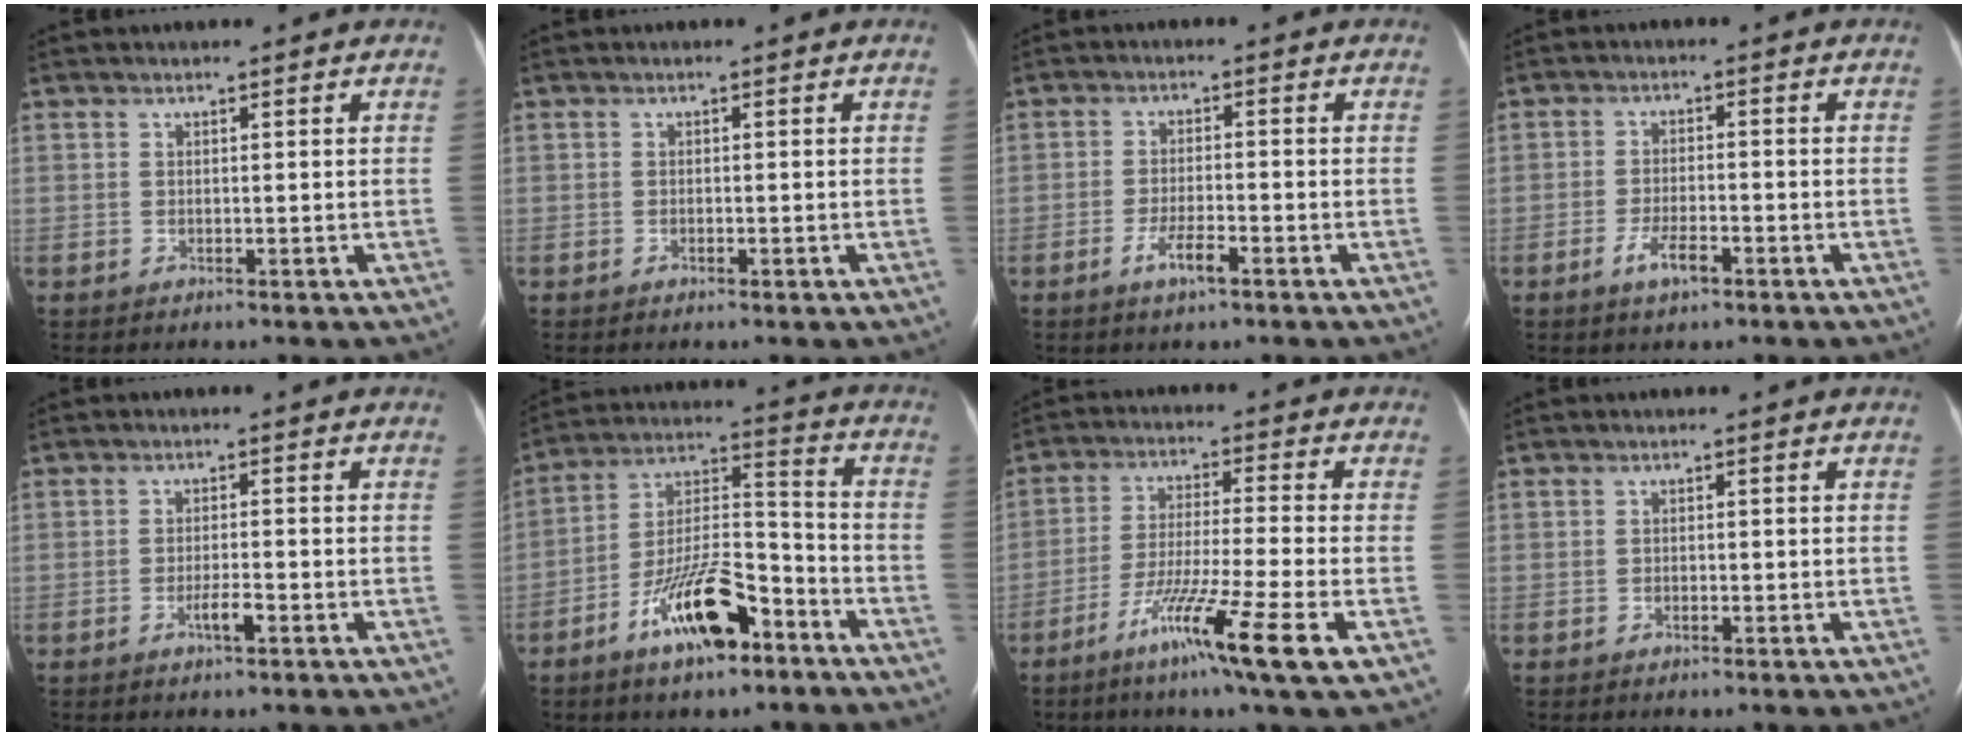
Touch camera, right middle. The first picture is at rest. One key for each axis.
{"total": 0.6, "fx": -0.4, "fy": 0.2, "fz": 0.4, "tx": -0.010, "ty": -0.001, "tz": -0.005}
{"total": 3.9, "fx": -2.2, "fy": 0.6, "fz": 3.1, "tx": -0.063, "ty": -0.002, "tz": -0.042}
{"total": 3.9, "fx": -2.3, "fy": 1.1, "fz": 3.0, "tx": -0.063, "ty": -0.001, "tz": -0.042}
{"total": 2.4, "fx": -1.3, "fy": 0.2, "fz": 2.0, "tx": -0.038, "ty": -0.001, "tz": -0.024}
{"total": 13.5, "fx": -7.9, "fy": 4.1, "fz": 10.2, "tx": -0.195, "ty": 0.009, "tz": -0.135}
{"total": 12.7, "fx": -6.3, "fy": -1.0, "fz": 11.0, "tx": -0.206, "ty": -0.037, "tz": -0.113}
{"total": 0.6, "fx": -0.3, "fy": 0.3, "fz": 0.3, "tx": -0.007, "ty": 0.001, "tz": -0.006}